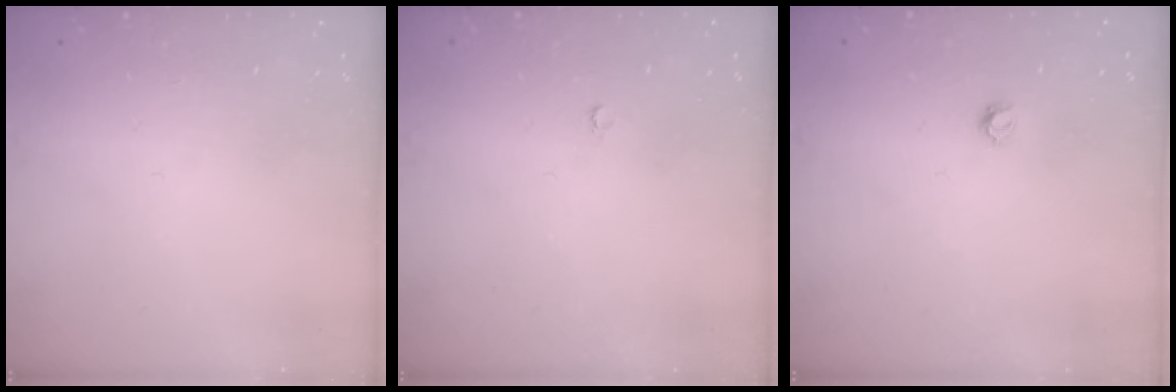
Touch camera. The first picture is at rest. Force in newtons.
{"total": 2.1, "press": 2.1, "slide": 0.2}
{"total": 3.7, "press": 3.6, "slide": 0.4}